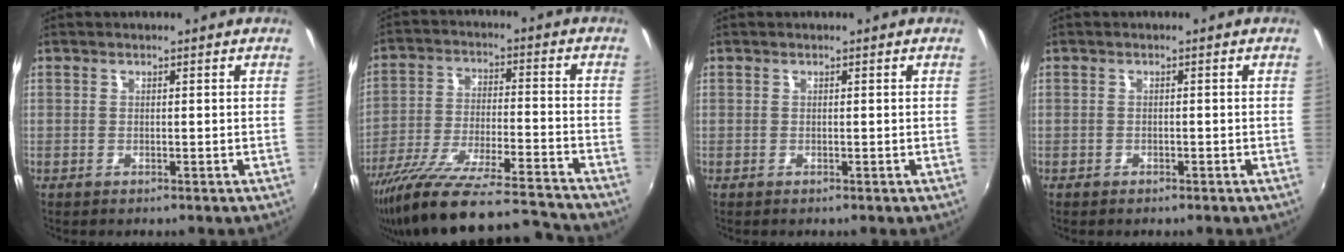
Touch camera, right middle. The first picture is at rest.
{"total": 23.8, "force": [-21.0, 1.9, 11.1], "torque": [-0.197, -0.056, -0.334]}
{"total": 0.0}
{"total": 0.8, "force": [-0.7, 0.4, 0.2], "torque": [-0.007, -0.001, -0.012]}